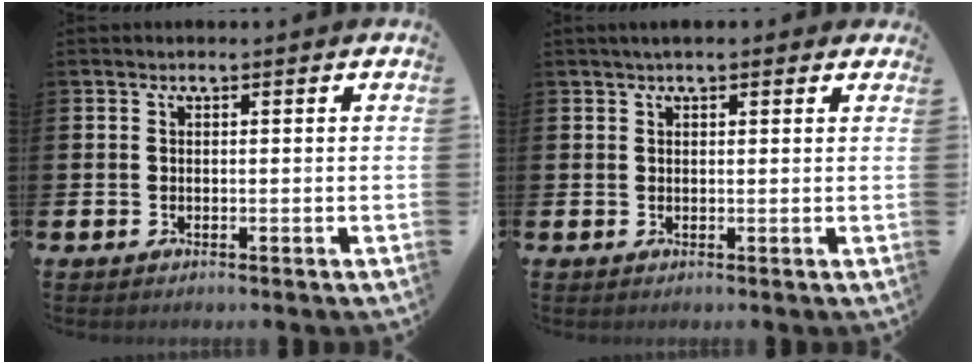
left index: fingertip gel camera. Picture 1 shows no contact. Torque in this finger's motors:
{"motor_torque": [1.03, -1.11, 0.41, 0.02]}